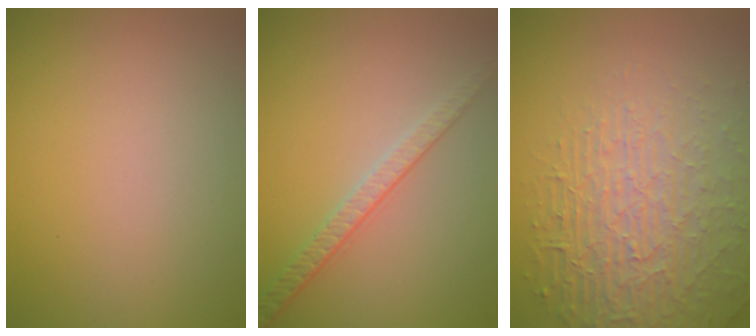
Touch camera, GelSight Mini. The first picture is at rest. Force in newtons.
{"total": 2.4, "press": 2.0, "slide": 1.4}
{"total": 7.2, "press": 5.2, "slide": 4.9}